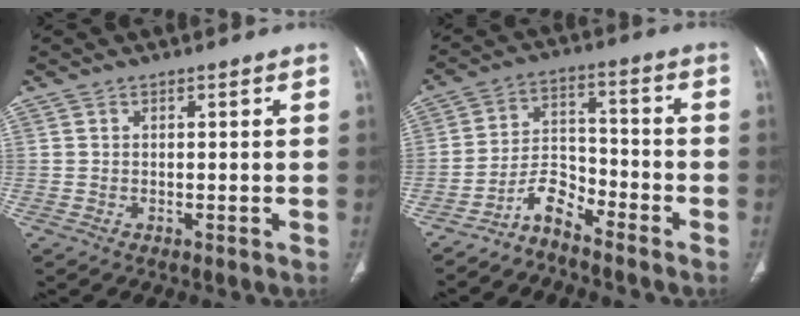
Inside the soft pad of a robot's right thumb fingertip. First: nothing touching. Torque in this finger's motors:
{"motor_torque": [-0.31, -0.18, 0.06, 0.04, 0.02]}